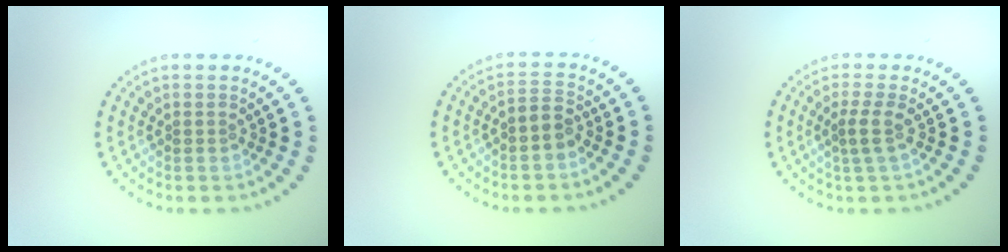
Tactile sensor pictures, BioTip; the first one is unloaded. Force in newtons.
{"total": 1.8, "press": 1.6, "slide": 0.9}
{"total": 1.8, "press": 1.1, "slide": 1.4}